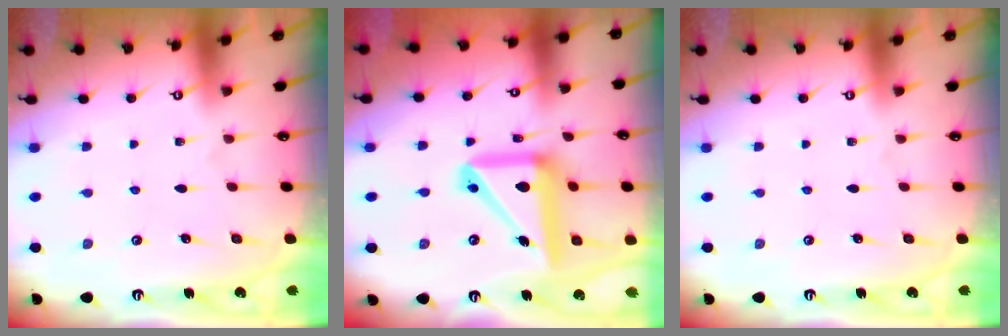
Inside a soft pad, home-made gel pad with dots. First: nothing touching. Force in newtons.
{"total": 17.4, "press": 17.1, "slide": 2.8}
{"total": 0.0}